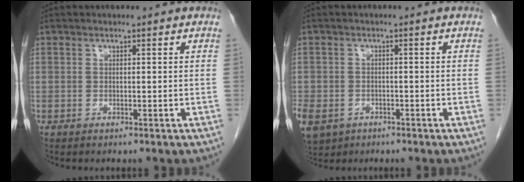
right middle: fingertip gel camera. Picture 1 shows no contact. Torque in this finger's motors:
{"motor_torque": [1.03, -1.11, 1.05, 0.21]}